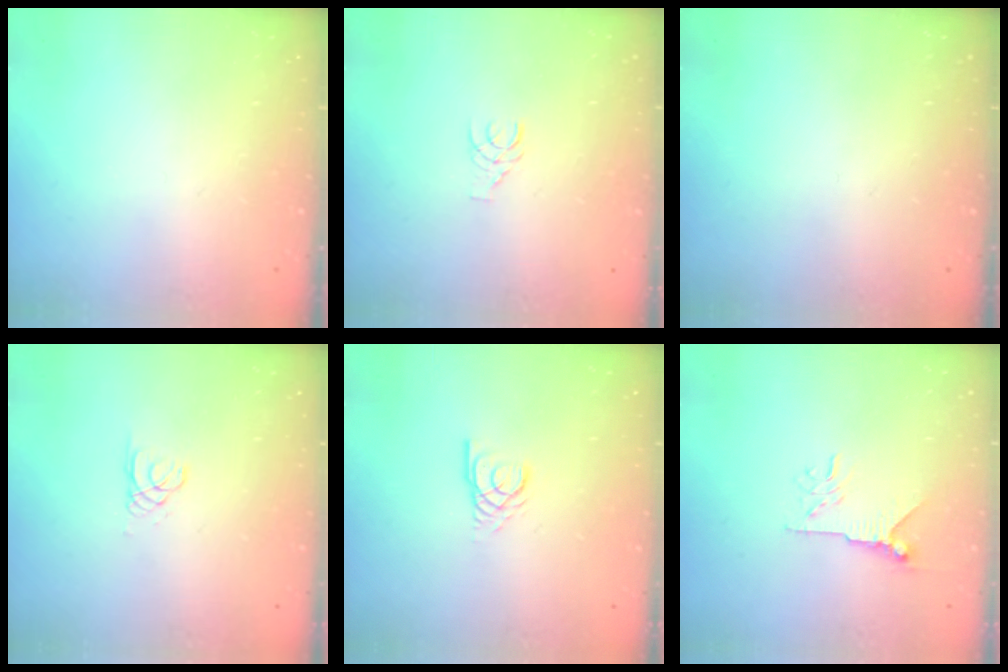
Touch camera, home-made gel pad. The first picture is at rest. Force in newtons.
{"total": 3.9, "press": 3.9, "slide": 0.4}
{"total": 0.0}
{"total": 0.8, "press": 0.8, "slide": 0.1}
{"total": 2.9, "press": 2.9, "slide": 0.1}
{"total": 7.3, "press": 7.3, "slide": 0.6}